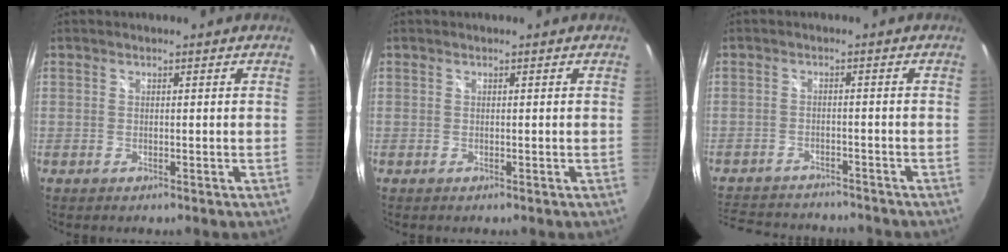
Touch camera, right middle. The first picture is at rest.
{"total": 0.0}
{"total": 12.5, "force": [-11.1, 3.9, 4.1], "torque": [-0.107, -0.003, -0.169]}